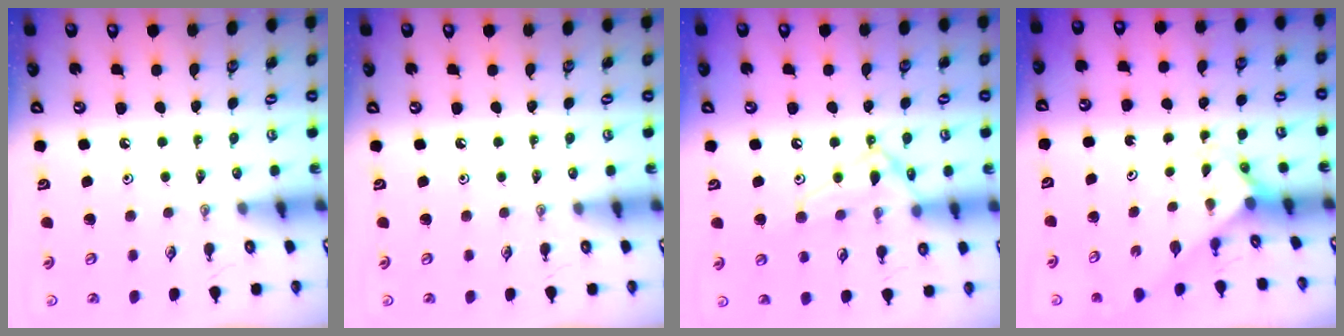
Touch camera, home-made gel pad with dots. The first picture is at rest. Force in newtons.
{"total": 0.0}
{"total": 12.6, "press": 12.6, "slide": 0.7}
{"total": 2.1, "press": 2.1, "slide": 0.2}